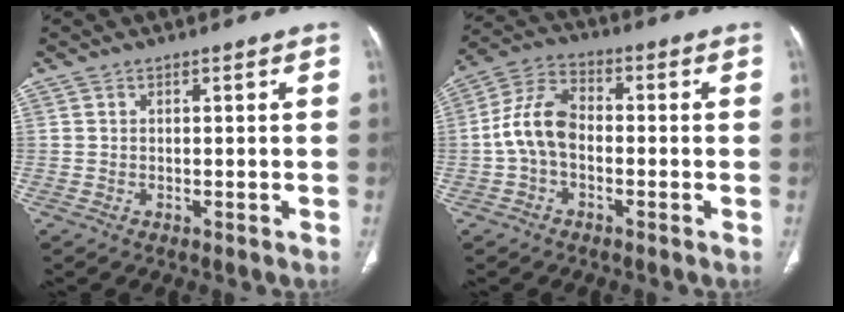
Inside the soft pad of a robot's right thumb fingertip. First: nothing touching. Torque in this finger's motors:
{"motor_torque": [1.30, 1.43, 1.15, -0.50, 0.11]}